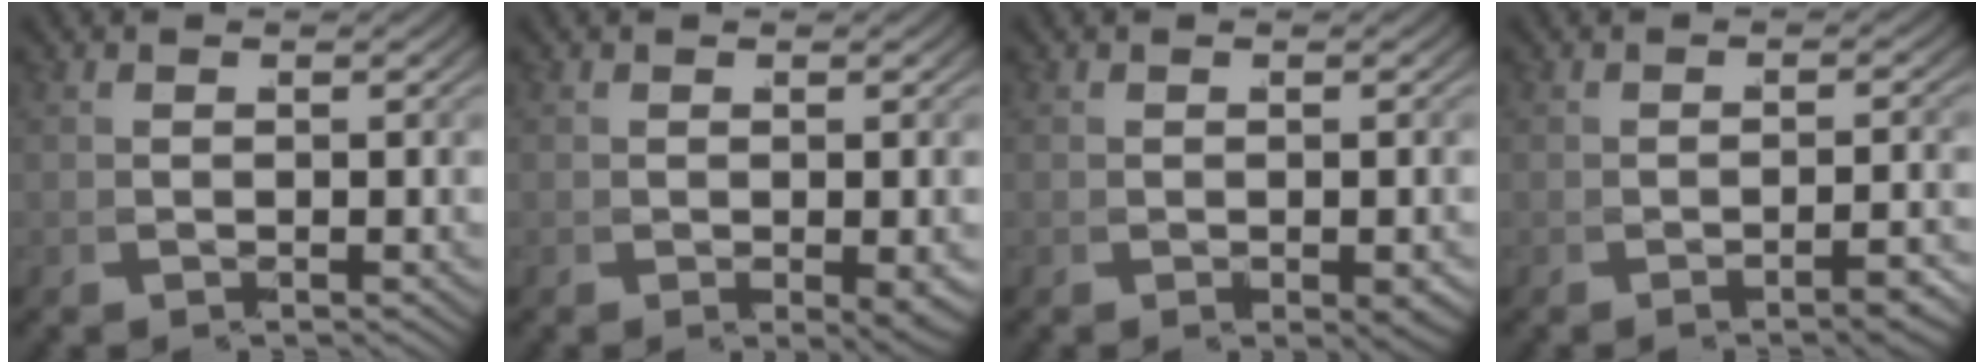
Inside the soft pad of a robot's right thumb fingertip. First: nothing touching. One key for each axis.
{"total": 1.0, "fx": -0.3, "fy": -0.1, "fz": 0.9, "tx": -0.012, "ty": -0.003, "tz": -0.001}
{"total": 0.9, "fx": -0.4, "fy": 0.2, "fz": 0.8, "tx": -0.011, "ty": -0.006, "tz": -0.003}
{"total": 2.0, "fx": -1.5, "fy": -0.9, "fz": 0.8, "tx": -0.021, "ty": 0.001, "tz": -0.026}